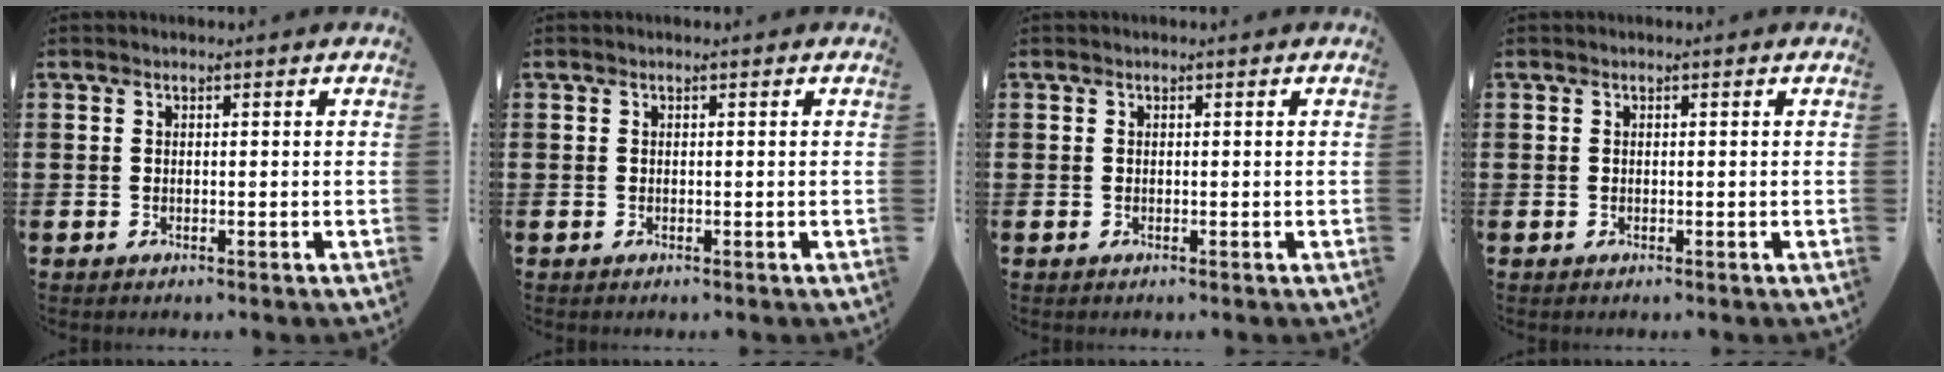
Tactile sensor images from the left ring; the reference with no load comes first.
{"total": 0.0}
{"total": 0.0}
{"total": 0.0}